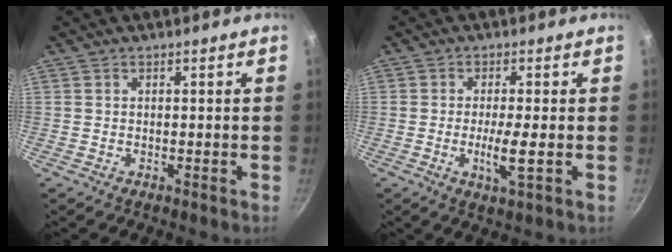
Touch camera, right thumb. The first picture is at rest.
{"total": 5.0, "force": [-0.8, 0.5, 4.9], "torque": [-0.090, -0.005, -0.016]}